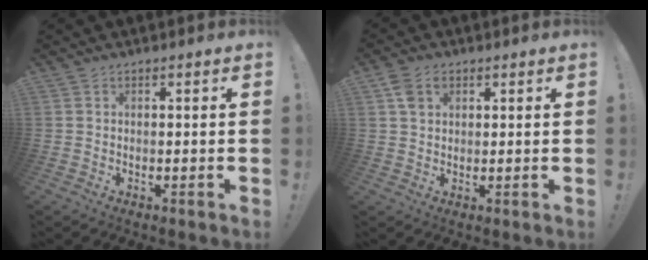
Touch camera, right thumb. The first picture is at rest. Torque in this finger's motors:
{"motor_torque": [-0.12, 0.56, 0.12, -0.09, 0.00]}